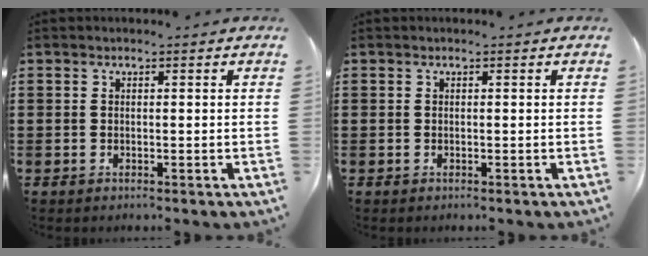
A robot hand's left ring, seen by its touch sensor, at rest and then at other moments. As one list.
[{"total": 0.0}]